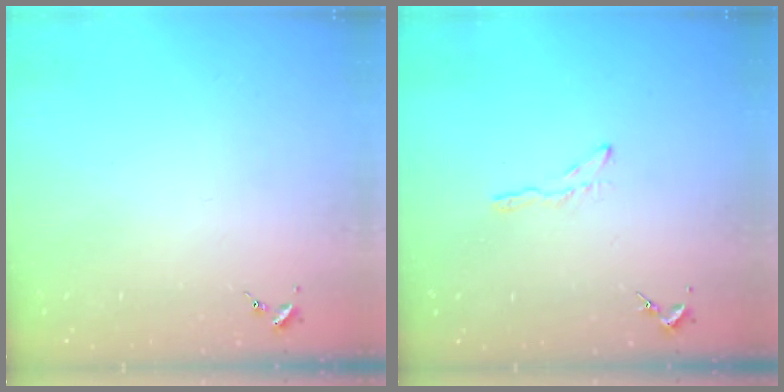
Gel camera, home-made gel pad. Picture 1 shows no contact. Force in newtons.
{"total": 3.2, "press": 3.2, "slide": 0.3}